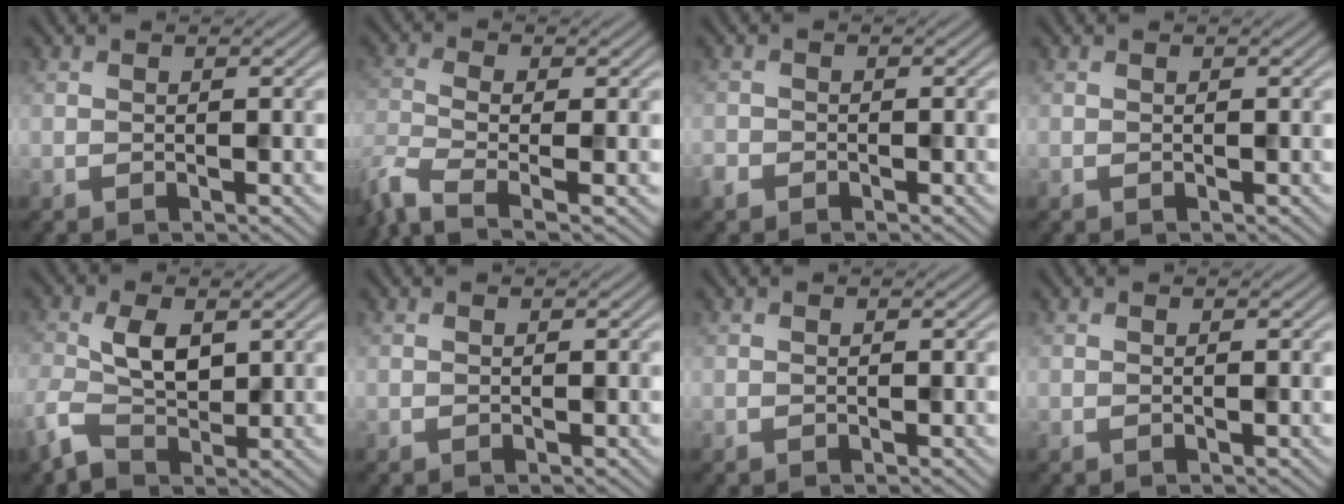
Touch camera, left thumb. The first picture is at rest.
{"total": 5.8, "force": [-3.3, 1.9, 4.3], "torque": [-0.100, -0.015, -0.077]}
{"total": 1.4, "force": [-1.1, 0.8, 0.3], "torque": [-0.007, -0.003, -0.026]}
{"total": 0.0}
{"total": 5.3, "force": [-0.4, 3.2, 4.1], "torque": [-0.106, 0.003, -0.013]}
{"total": 0.0}
{"total": 0.0}
{"total": 0.0}